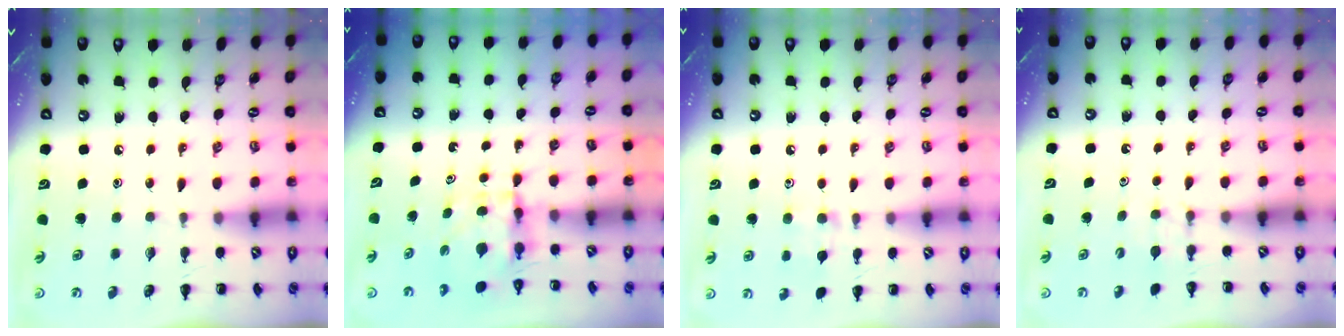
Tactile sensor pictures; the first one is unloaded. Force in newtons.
{"total": 3.9, "press": 3.9, "slide": 0.3}
{"total": 8.0, "press": 7.6, "slide": 2.7}
{"total": 2.9, "press": 2.7, "slide": 1.1}